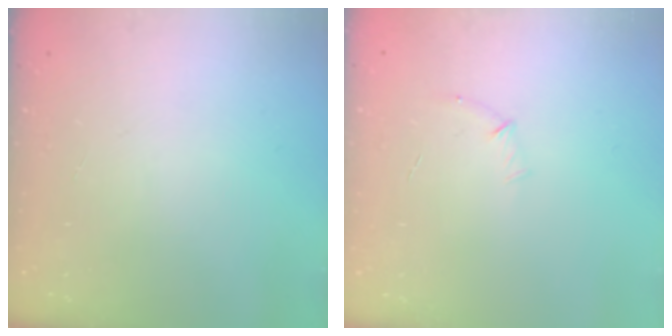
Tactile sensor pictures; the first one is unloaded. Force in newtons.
{"total": 4.9, "press": 4.7, "slide": 1.2}